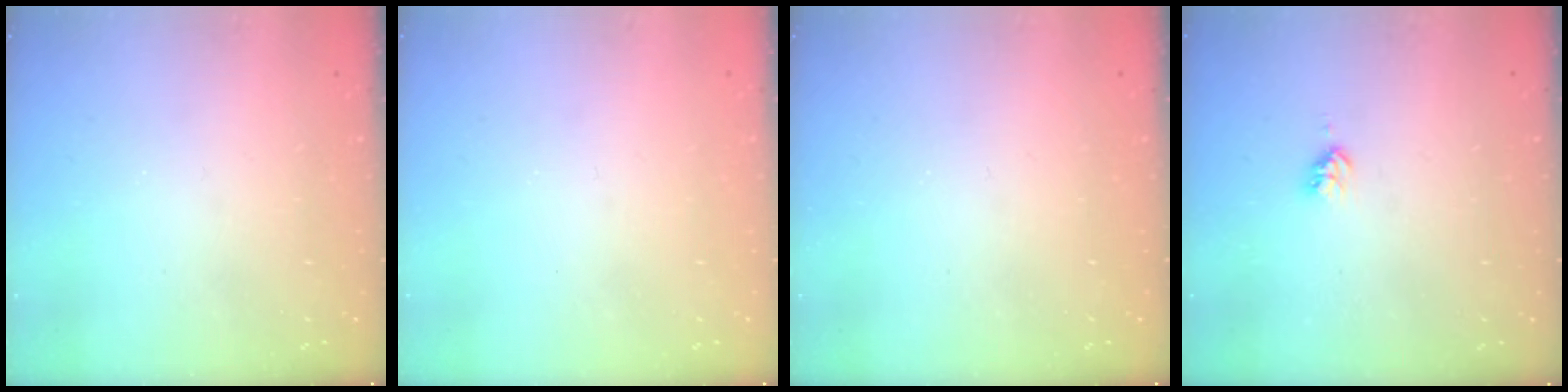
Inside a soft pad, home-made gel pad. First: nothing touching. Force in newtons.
{"total": 0.5, "press": 0.5, "slide": 0.1}
{"total": 0.0}
{"total": 2.8, "press": 2.8, "slide": 0.2}